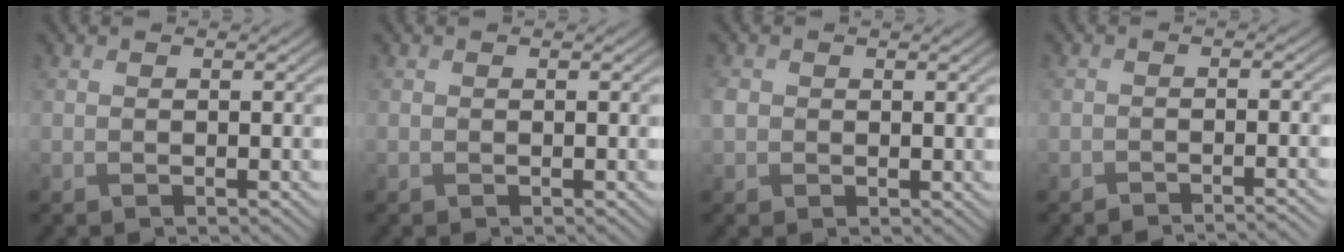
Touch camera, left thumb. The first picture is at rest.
{"total": 0.0}
{"total": 2.0, "force": [0.3, 1.8, 0.8], "torque": [-0.025, 0.001, 0.004]}
{"total": 2.3, "force": [-2.0, 0.3, 1.1], "torque": [-0.007, 0.002, -0.037]}